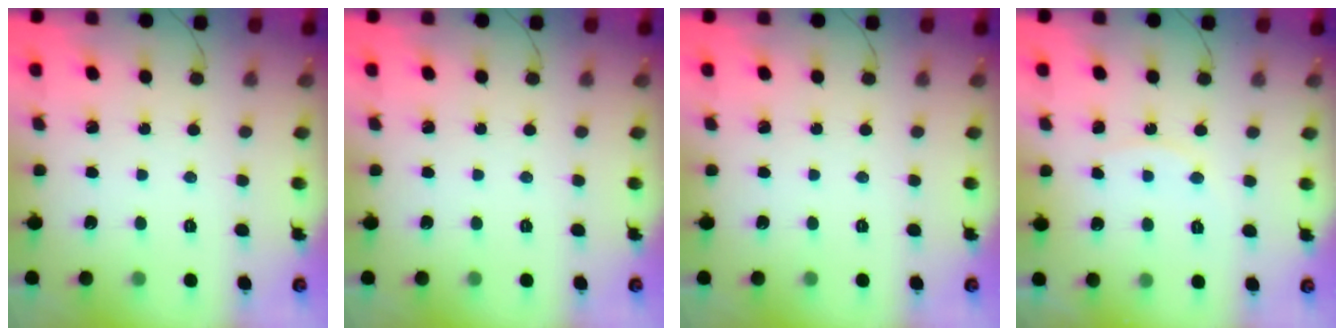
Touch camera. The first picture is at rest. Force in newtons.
{"total": 0.0}
{"total": 0.0}
{"total": 4.4, "press": 4.4, "slide": 0.1}